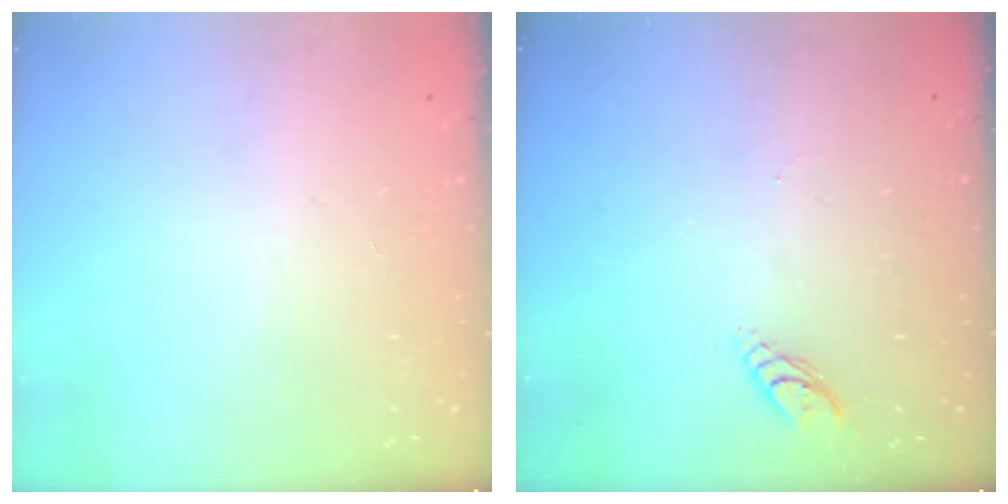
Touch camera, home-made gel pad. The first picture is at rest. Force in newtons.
{"total": 4.4, "press": 4.4, "slide": 0.6}